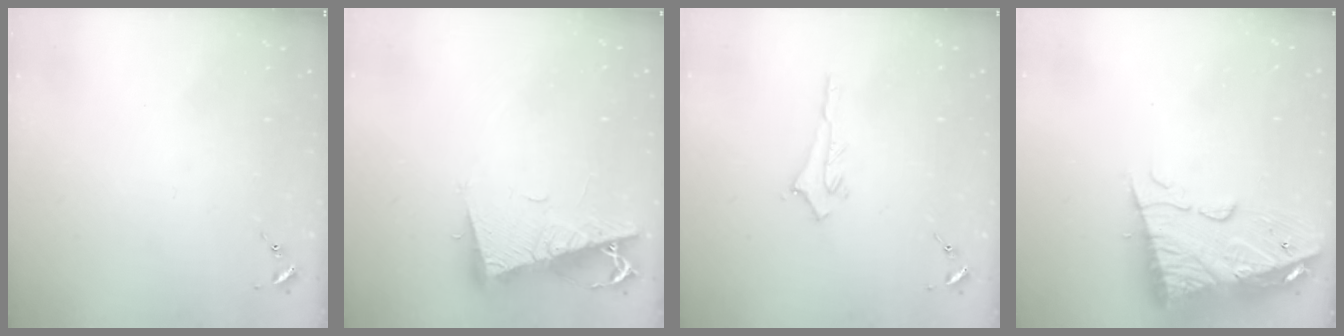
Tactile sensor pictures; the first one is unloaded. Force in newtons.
{"total": 10.6, "press": 10.5, "slide": 1.3}
{"total": 2.9, "press": 2.9, "slide": 0.3}
{"total": 14.9, "press": 14.8, "slide": 1.2}